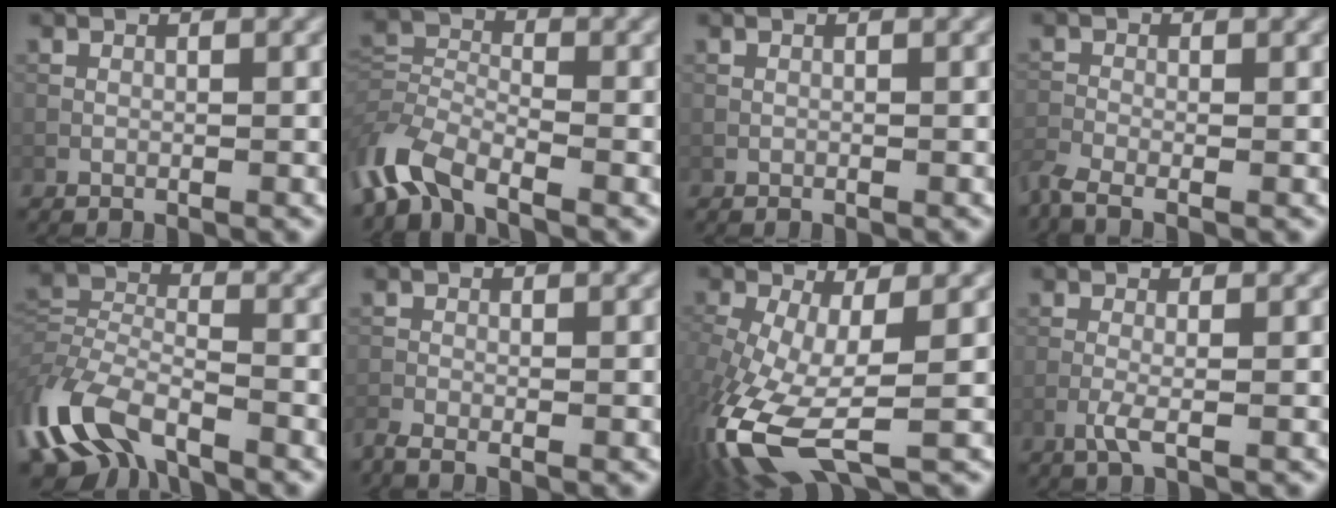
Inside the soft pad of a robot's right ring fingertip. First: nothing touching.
{"total": 6.2, "force": [-4.3, 2.8, 3.4], "torque": [-0.073, -0.004, -0.100]}
{"total": 0.0}
{"total": 2.7, "force": [-2.1, 0.7, 1.5], "torque": [-0.041, -0.016, -0.056]}
{"total": 9.5, "force": [-5.8, 4.9, 5.8], "torque": [-0.125, -0.012, -0.120]}
{"total": 1.6, "force": [-1.4, 0.3, 0.8], "torque": [-0.020, -0.011, -0.035]}
{"total": 10.8, "force": [-3.6, 4.7, 9.0], "torque": [-0.228, -0.033, -0.061]}
{"total": 1.8, "force": [-0.6, 0.4, 1.6], "torque": [-0.034, 0.003, -0.020]}